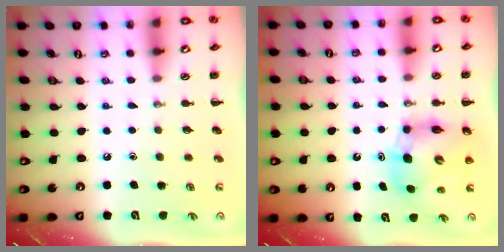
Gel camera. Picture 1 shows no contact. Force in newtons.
{"total": 8.4, "press": 8.1, "slide": 2.2}